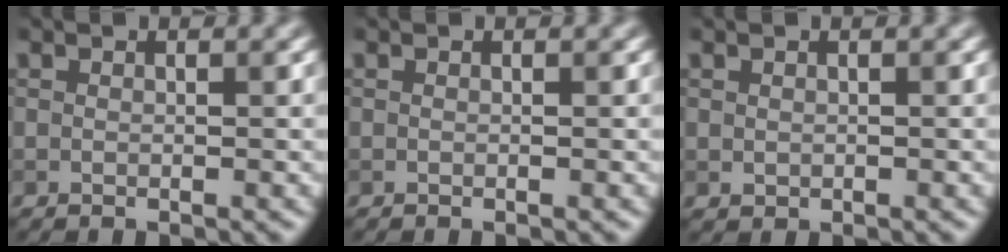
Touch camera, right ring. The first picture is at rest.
{"total": 0.0}
{"total": 0.5, "force": [0.1, 0.5, 0.1], "torque": [0.003, -0.003, 0.003]}